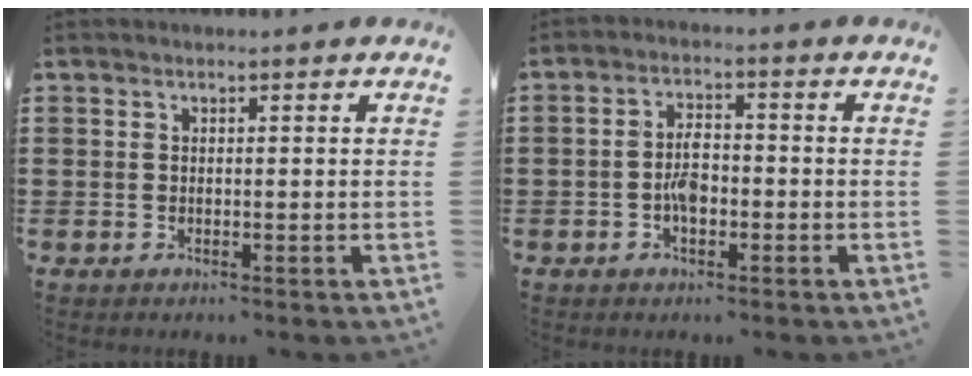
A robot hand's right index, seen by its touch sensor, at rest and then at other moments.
{"total": 4.1, "force": [-1.0, 1.8, 3.5], "torque": [-0.078, 0.000, -0.022]}